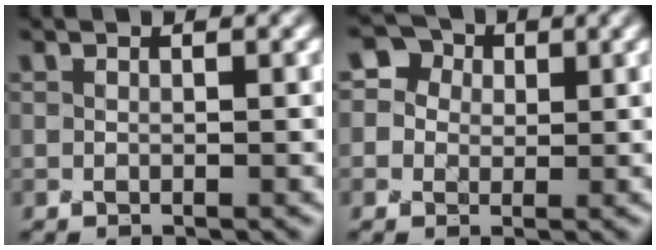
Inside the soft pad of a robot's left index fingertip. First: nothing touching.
{"total": 3.4, "force": [1.0, 3.1, 0.8], "torque": [-0.006, 0.008, 0.009]}